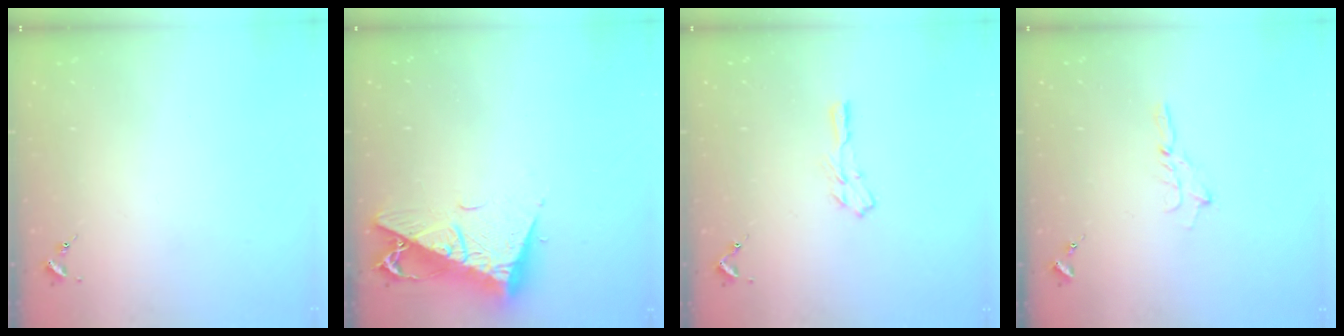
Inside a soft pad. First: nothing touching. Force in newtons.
{"total": 12.7, "press": 12.6, "slide": 1.1}
{"total": 4.7, "press": 4.7, "slide": 0.3}
{"total": 2.9, "press": 2.9, "slide": 0.2}